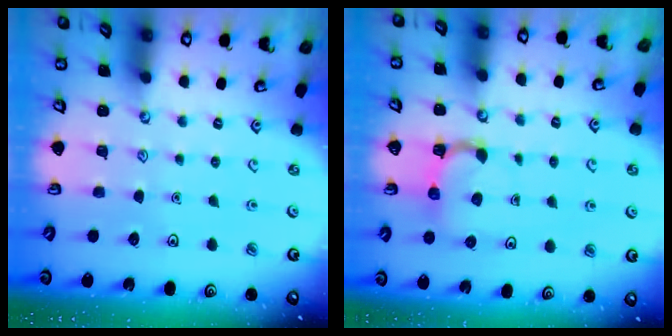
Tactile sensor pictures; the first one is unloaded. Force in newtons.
{"total": 5.1, "press": 5.0, "slide": 0.9}